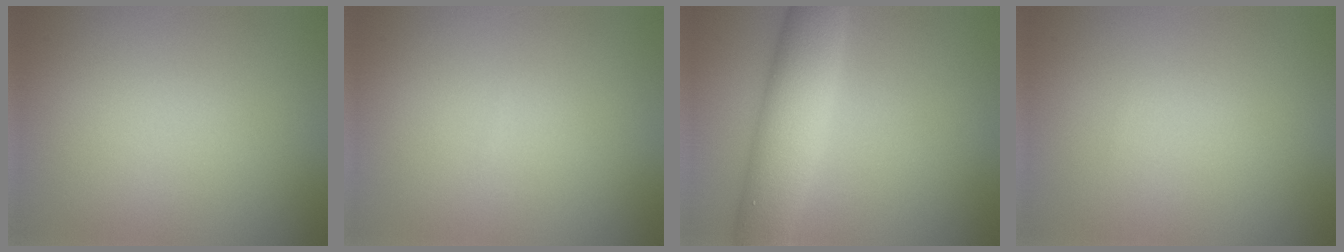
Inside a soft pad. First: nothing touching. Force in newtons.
{"total": 0.0}
{"total": 7.0, "press": 7.0, "slide": 0.4}
{"total": 0.0}